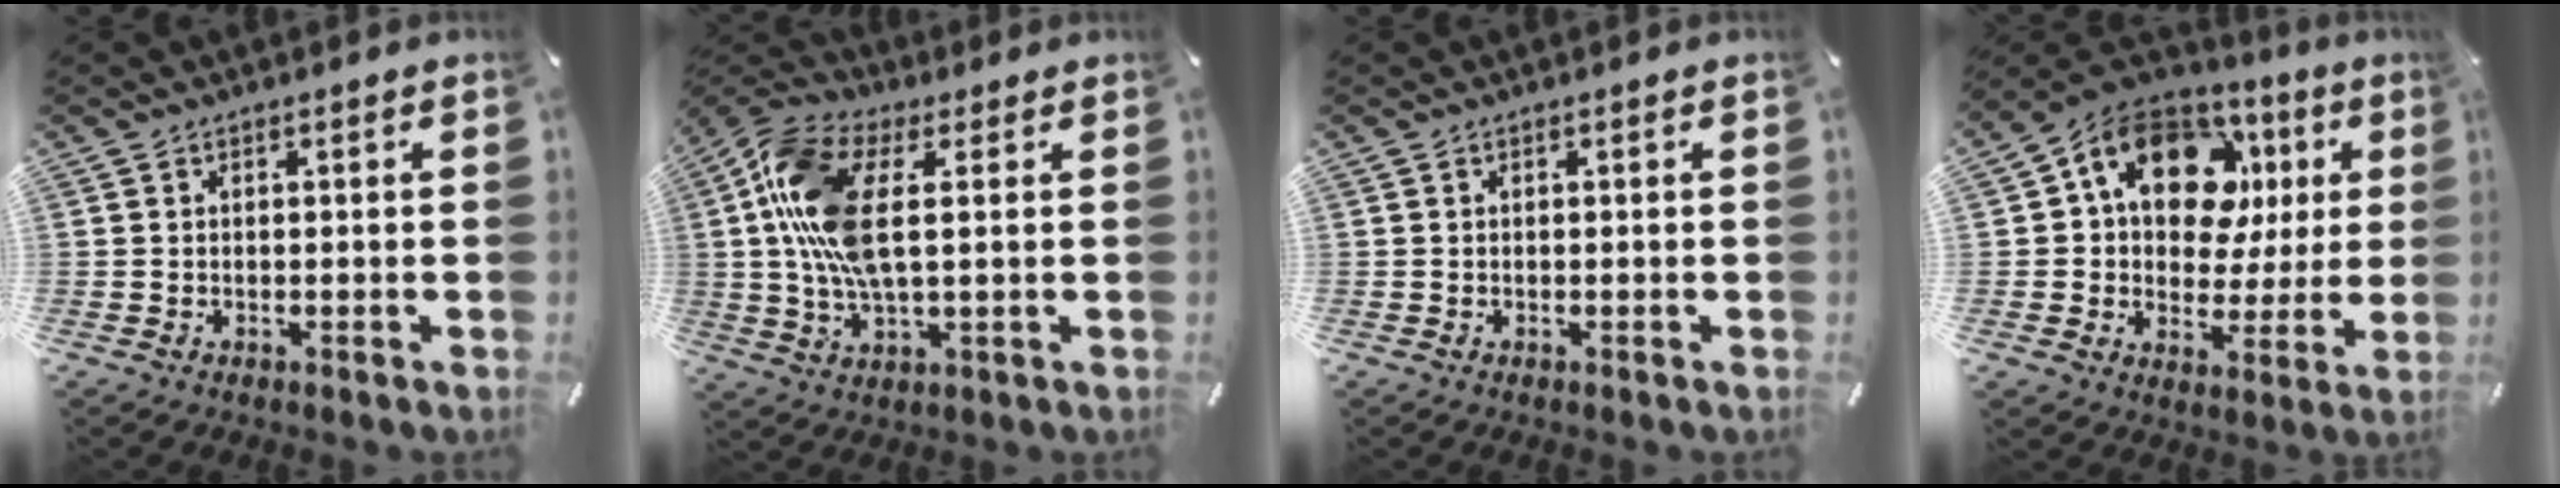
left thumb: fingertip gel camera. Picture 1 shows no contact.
{"total": 15.2, "force": [2.8, 7.3, 13.1], "torque": [-0.293, -0.009, 0.048]}
{"total": 0.0}
{"total": 17.4, "force": [7.2, 12.0, 10.4], "torque": [-0.175, -0.023, 0.132]}